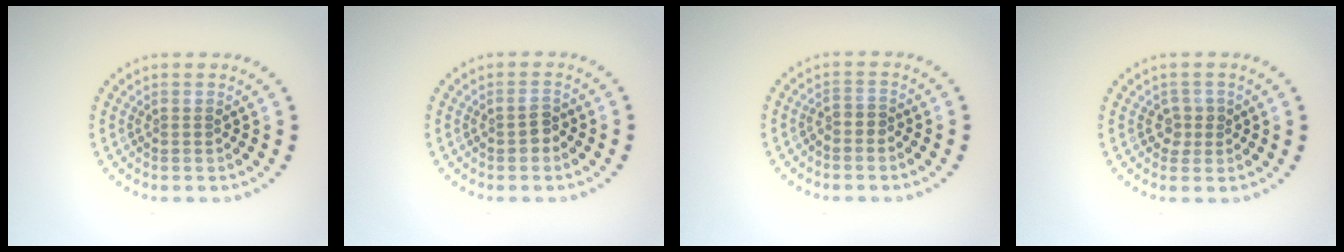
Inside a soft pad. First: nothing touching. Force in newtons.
{"total": 1.3, "press": 1.3, "slide": 0.4}
{"total": 0.9, "press": 0.7, "slide": 0.6}
{"total": 1.3, "press": 1.2, "slide": 0.6}